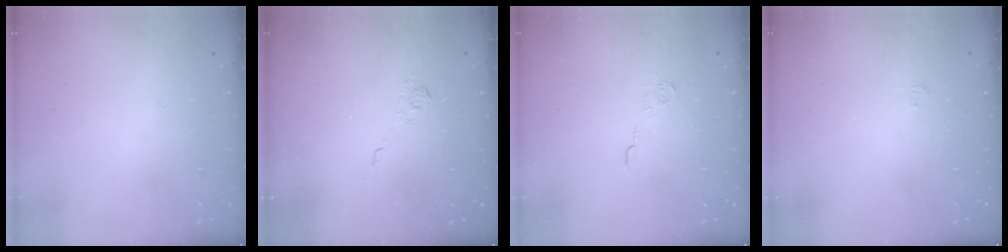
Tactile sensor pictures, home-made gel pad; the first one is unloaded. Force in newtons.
{"total": 1.9, "press": 1.3, "slide": 1.3}
{"total": 4.7, "press": 4.6, "slide": 0.4}
{"total": 3.0, "press": 3.0, "slide": 0.3}